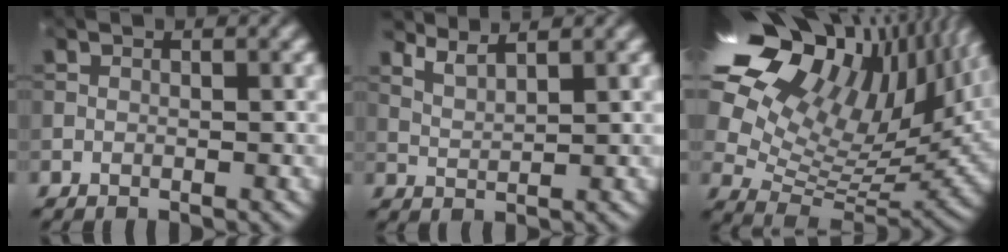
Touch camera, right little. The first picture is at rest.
{"total": 2.5, "force": [2.3, 0.4, 0.9], "torque": [-0.022, -0.002, 0.048]}
{"total": 18.5, "force": [10.5, 9.3, 12.0], "torque": [-0.233, 0.044, 0.167]}